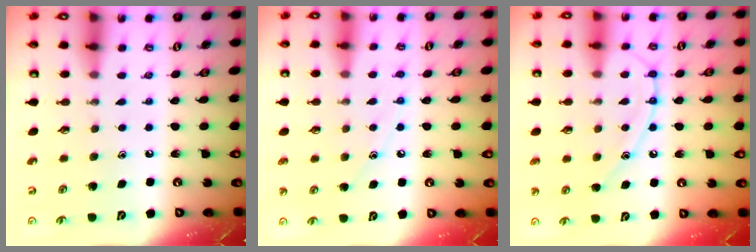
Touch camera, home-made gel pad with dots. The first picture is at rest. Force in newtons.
{"total": 7.1, "press": 7.1, "slide": 0.4}
{"total": 12.1, "press": 12.1, "slide": 1.0}